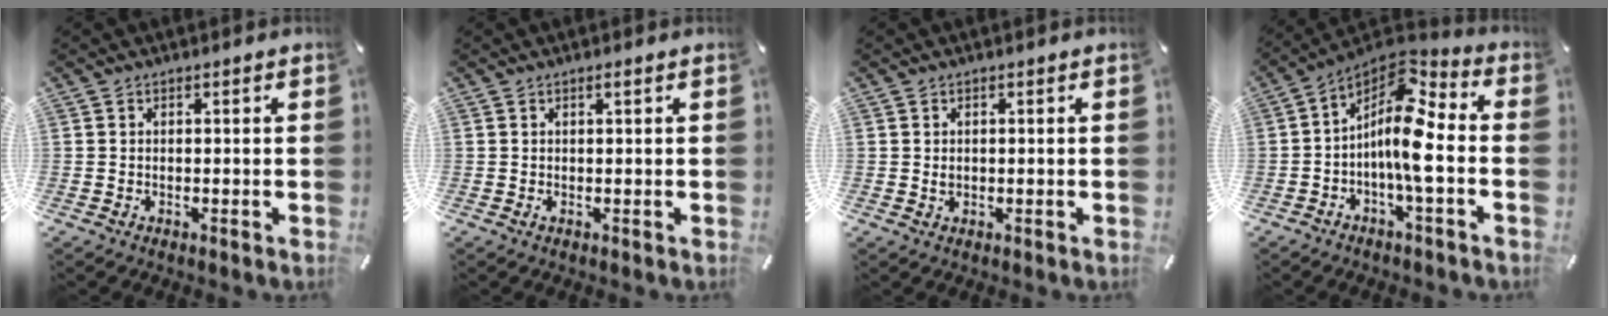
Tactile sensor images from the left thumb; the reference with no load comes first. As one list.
[{"total": 1.3, "force": [0.2, 0.1, 1.3], "torque": [-0.023, -0.004, 0.003]}, {"total": 1.0, "force": [0.1, 0.8, 0.5], "torque": [-0.011, 0.002, 0.002]}, {"total": 12.6, "force": [-1.9, 4.7, 11.5], "torque": [-0.244, -0.018, -0.043]}]